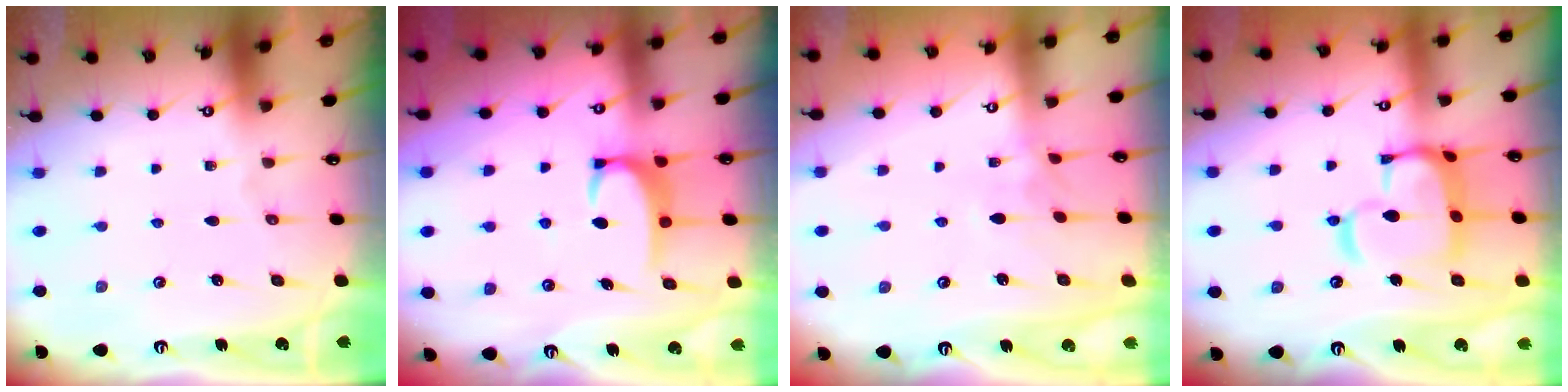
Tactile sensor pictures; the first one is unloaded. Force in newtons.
{"total": 3.5, "press": 3.5, "slide": 0.5}
{"total": 3.8, "press": 3.8, "slide": 0.2}
{"total": 11.1, "press": 11.1, "slide": 1.4}